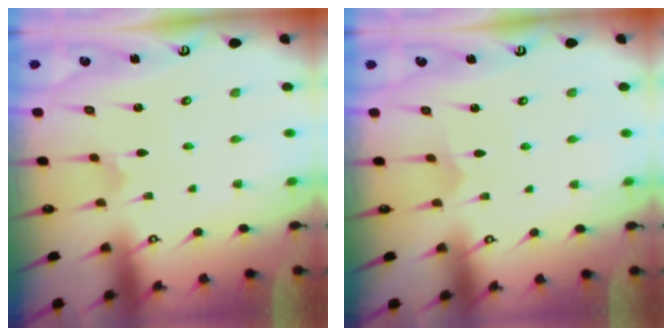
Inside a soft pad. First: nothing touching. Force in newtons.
{"total": 2.6, "press": 2.6, "slide": 0.2}